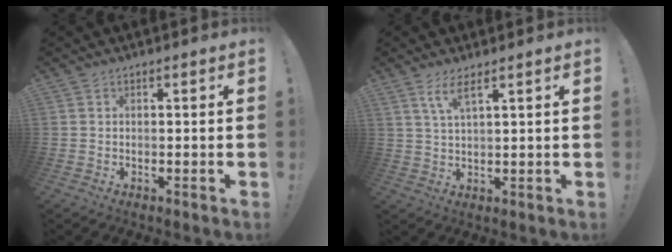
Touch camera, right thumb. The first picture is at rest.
{"total": 5.0, "force": [3.2, 0.8, 3.8], "torque": [-0.077, -0.007, 0.055]}